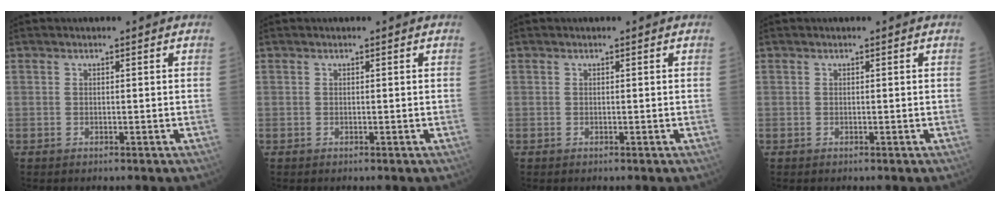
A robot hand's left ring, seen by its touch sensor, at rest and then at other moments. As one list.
[{"total": 0.0}, {"total": 0.0}, {"total": 0.0}]